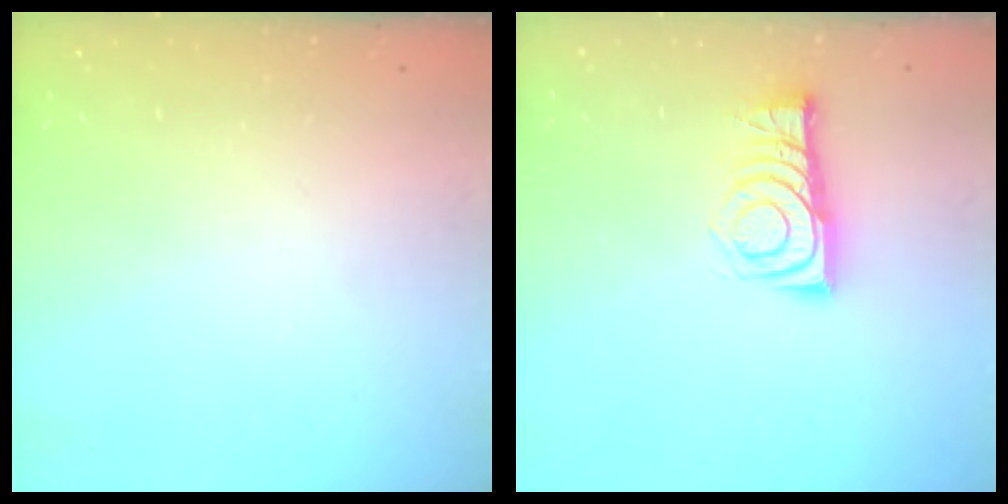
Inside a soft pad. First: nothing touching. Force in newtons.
{"total": 8.2, "press": 8.2, "slide": 0.9}